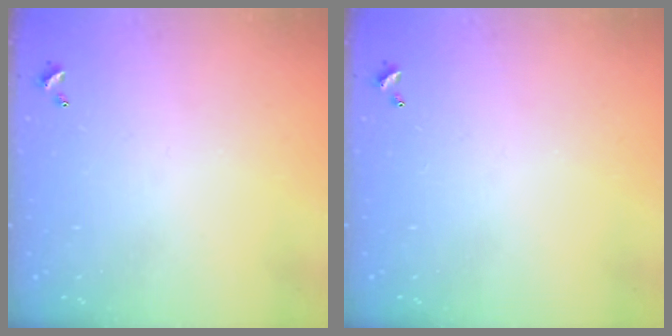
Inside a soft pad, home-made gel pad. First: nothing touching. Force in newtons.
{"total": 0.0}